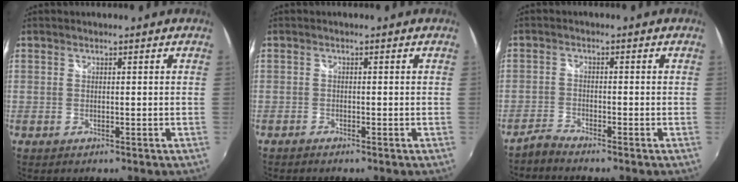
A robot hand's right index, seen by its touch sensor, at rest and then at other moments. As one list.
[{"total": 0.9, "force": [-0.8, 0.2, 0.2], "torque": [-0.009, -0.004, -0.017]}, {"total": 2.5, "force": [-2.5, -0.1, 0.4], "torque": [-0.019, -0.006, -0.057]}]